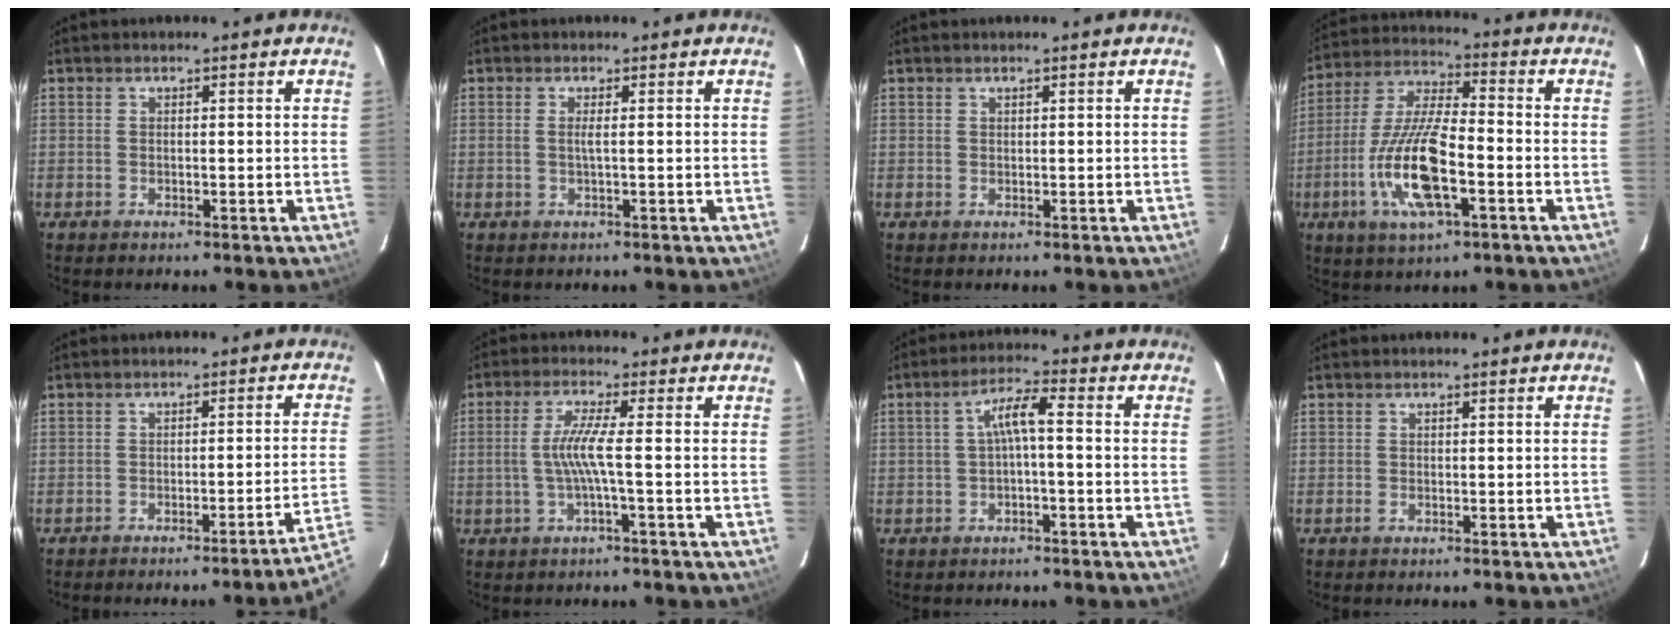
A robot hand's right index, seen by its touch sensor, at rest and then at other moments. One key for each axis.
{"total": 1.2, "fx": -0.1, "fy": -0.4, "fz": 1.1, "tx": -0.019, "ty": -0.001, "tz": -0.002}
{"total": 0.0}
{"total": 15.1, "fx": -5.1, "fy": 4.5, "fz": 13.5, "tx": -0.286, "ty": -0.009, "tz": -0.098}
{"total": 5.2, "fx": -3.4, "fy": -2.8, "fz": 2.8, "tx": -0.049, "ty": -0.008, "tz": -0.042}
{"total": 3.8, "fx": -0.2, "fy": -0.8, "fz": 3.7, "tx": -0.076, "ty": -0.002, "tz": -0.002}
{"total": 4.5, "fx": -0.6, "fy": 0.6, "fz": 4.4, "tx": -0.088, "ty": 0.014, "tz": -0.009}
{"total": 0.0}